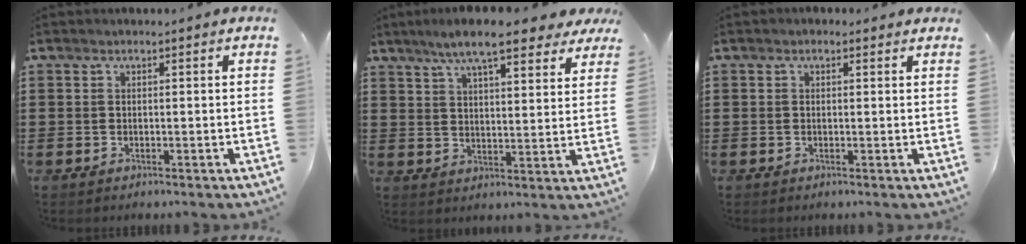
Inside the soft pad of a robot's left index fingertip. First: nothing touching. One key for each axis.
{"total": 9.3, "fx": 7.5, "fy": 1.4, "fz": 5.4, "tx": -0.109, "ty": -0.018, "tz": 0.133}
{"total": 0.7, "fx": 0.2, "fy": 0.5, "fz": 0.4, "tx": -0.009, "ty": 0.005, "tz": 0.003}